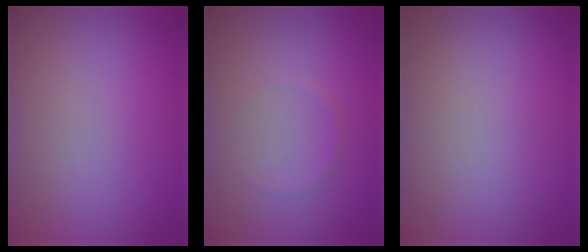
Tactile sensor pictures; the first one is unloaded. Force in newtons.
{"total": 0.5, "press": 0.5, "slide": 0.0}
{"total": 0.0}